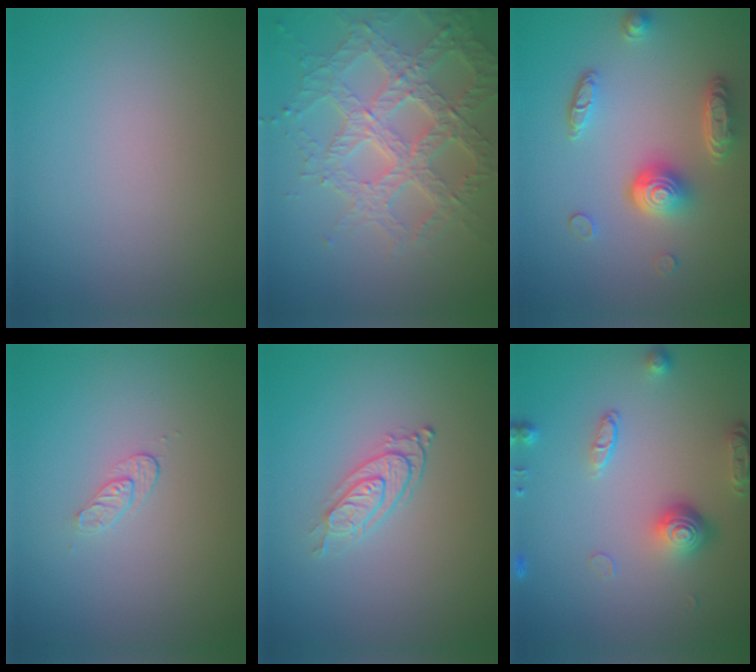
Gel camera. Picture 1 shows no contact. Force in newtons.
{"total": 7.1, "press": 5.1, "slide": 4.9}
{"total": 5.1, "press": 3.7, "slide": 3.4}
{"total": 1.2, "press": 0.6, "slide": 1.0}
{"total": 2.7, "press": 2.1, "slide": 1.7}
{"total": 4.2, "press": 3.1, "slide": 2.9}